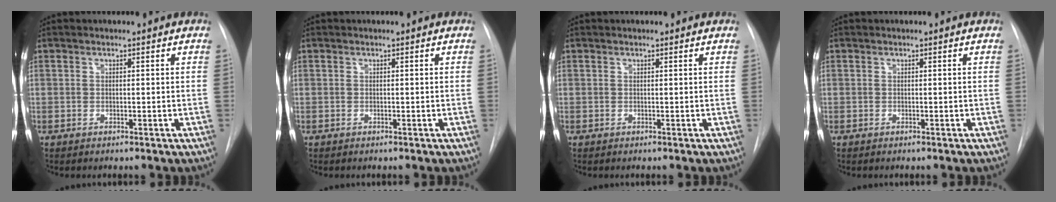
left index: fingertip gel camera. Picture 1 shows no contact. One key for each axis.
{"total": 0.0}
{"total": 1.0, "fx": 1.0, "fy": 0.2, "fz": 0.2, "tx": -0.010, "ty": 0.009, "tz": 0.011}
{"total": 0.0}